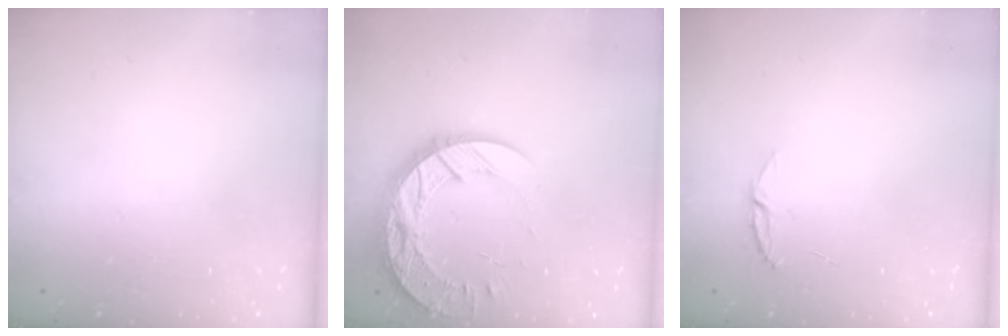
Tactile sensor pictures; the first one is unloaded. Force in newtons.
{"total": 18.6, "press": 18.5, "slide": 1.6}
{"total": 3.9, "press": 3.8, "slide": 0.4}